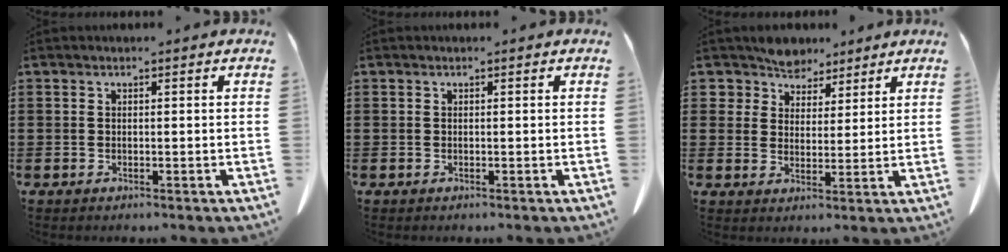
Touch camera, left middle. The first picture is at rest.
{"total": 0.0}
{"total": 5.6, "force": [5.1, 2.4, -0.2], "torque": [-0.028, -0.022, 0.095]}